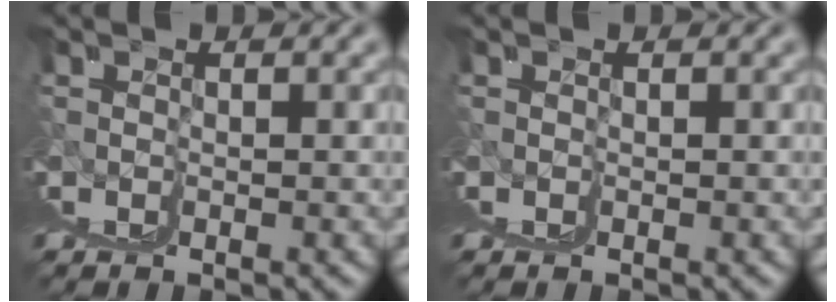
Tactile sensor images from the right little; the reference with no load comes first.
{"total": 0.0}